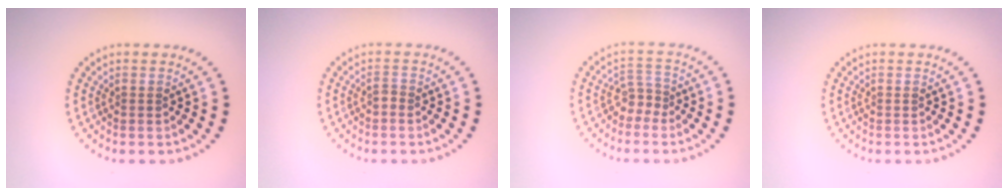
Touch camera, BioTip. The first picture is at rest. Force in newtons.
{"total": 0.7, "press": 0.4, "slide": 0.5}
{"total": 1.8, "press": 1.3, "slide": 1.3}
{"total": 0.0}